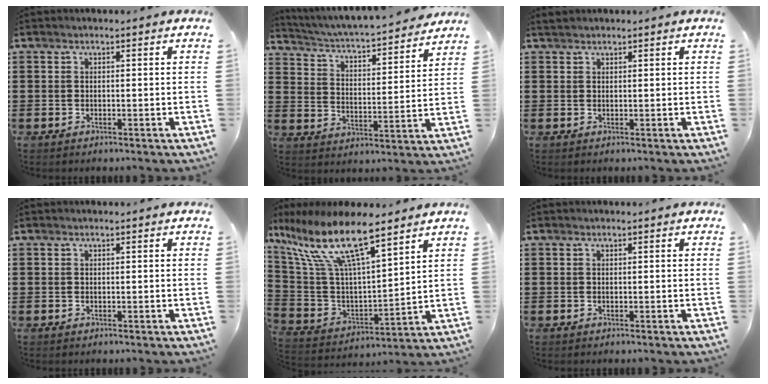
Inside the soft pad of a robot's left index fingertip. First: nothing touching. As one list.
[{"total": 3.4, "force": [3.3, -0.3, 0.9], "torque": [-0.037, -0.036, 0.045]}, {"total": 1.1, "force": [1.0, 0.3, 0.4], "torque": [-0.010, 0.001, 0.019]}, {"total": 0.0}, {"total": 13.9, "force": [9.1, 3.6, 9.8], "torque": [-0.230, -0.047, 0.155]}, {"total": 0.0}]